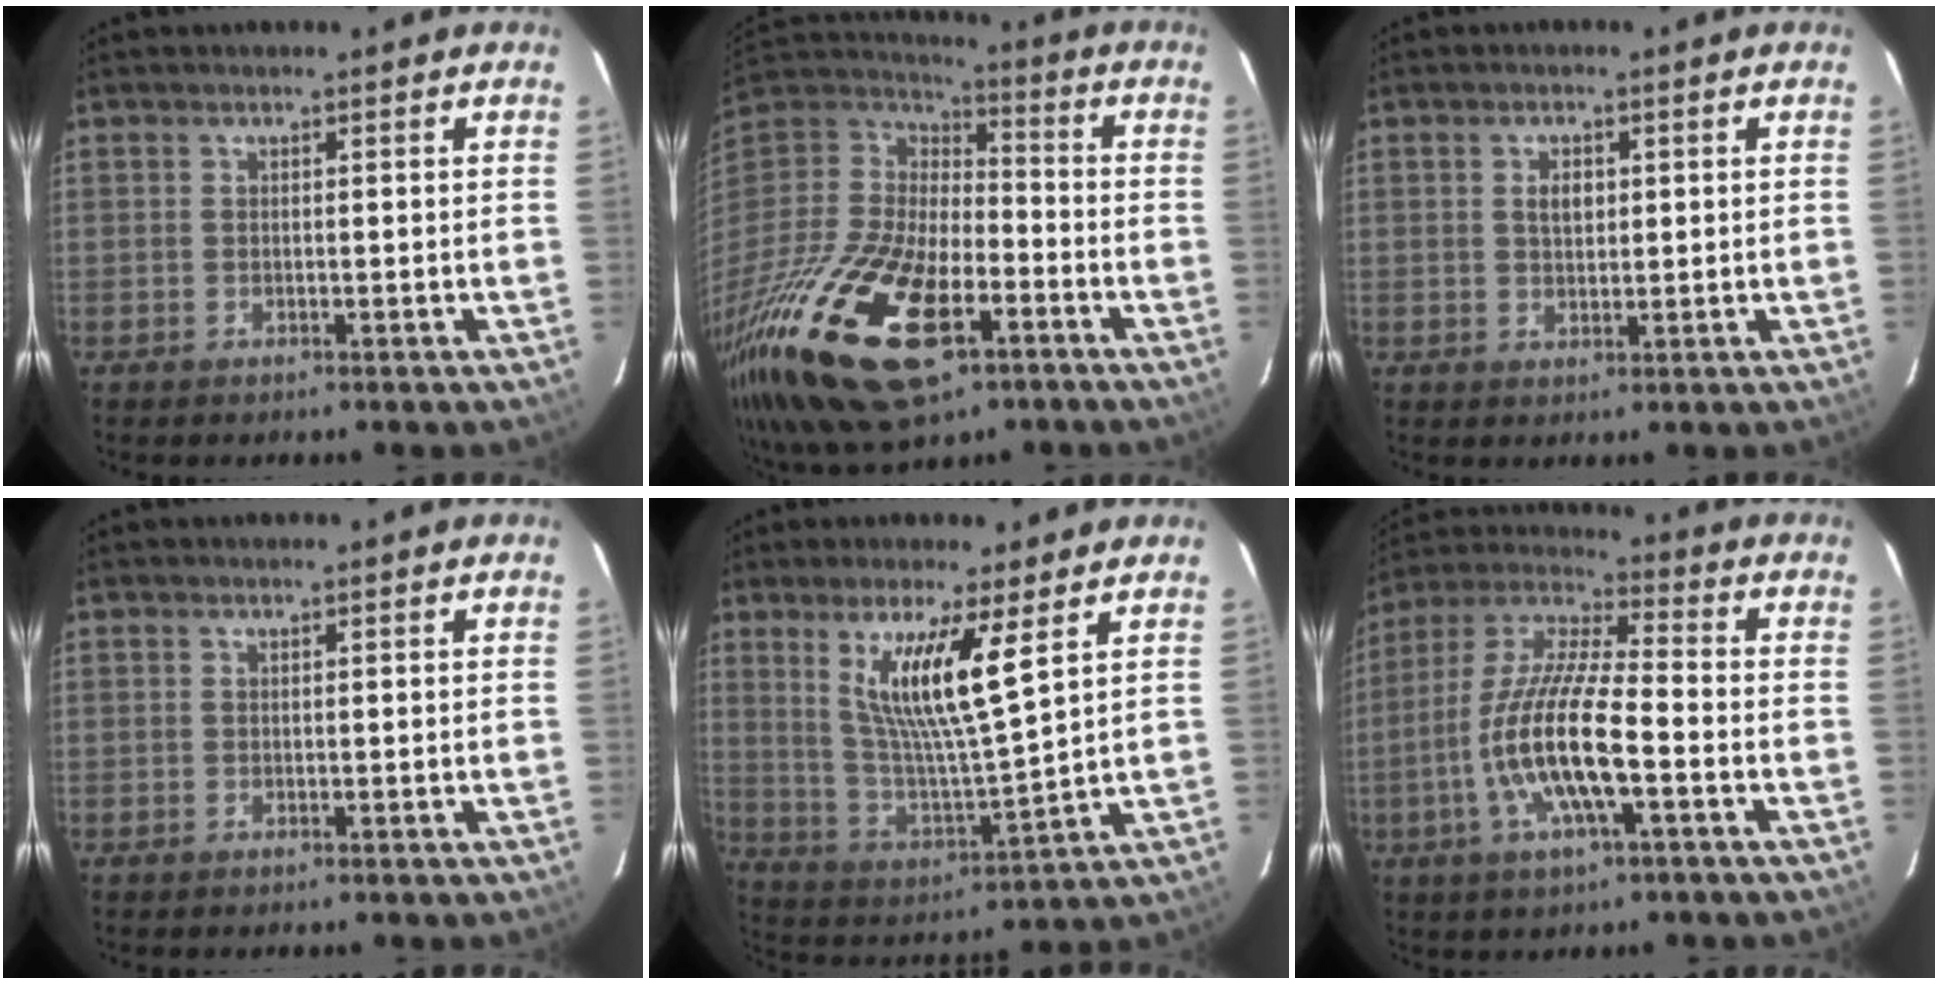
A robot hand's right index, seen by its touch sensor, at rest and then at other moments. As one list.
[{"total": 33.7, "force": [-16.3, 16.1, 24.7], "torque": [-0.537, -0.053, -0.281]}, {"total": 3.0, "force": [0.7, 1.9, 2.2], "torque": [-0.037, 0.006, 0.012]}, {"total": 0.0}, {"total": 12.4, "force": [5.9, 0.5, 10.9], "torque": [-0.200, -0.014, 0.121]}, {"total": 15.4, "force": [-4.9, 3.4, 14.2], "torque": [-0.287, -0.007, -0.100]}]